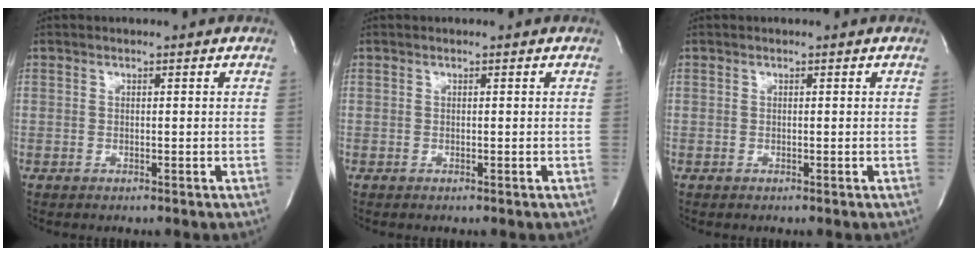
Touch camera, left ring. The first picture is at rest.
{"total": 0.0}
{"total": 0.0}